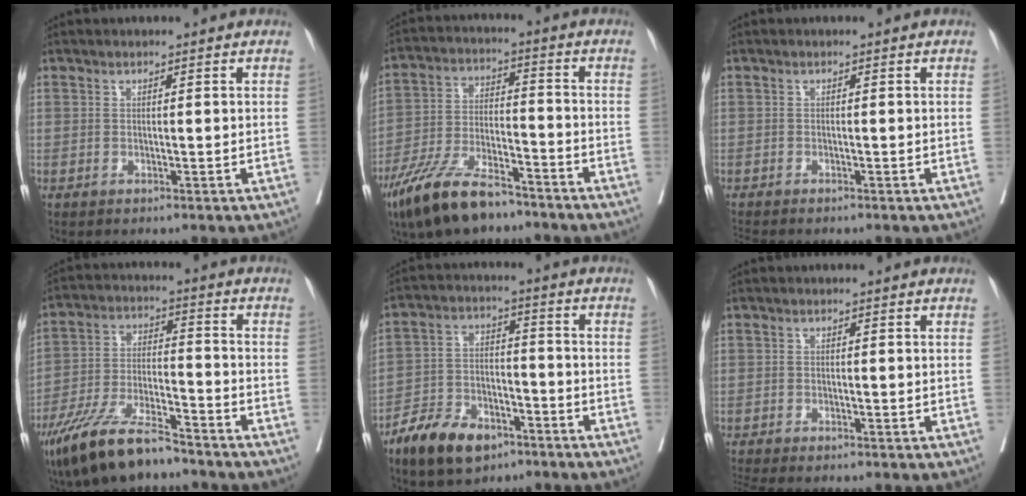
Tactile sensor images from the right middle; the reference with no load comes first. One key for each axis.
{"total": 12.6, "fx": -9.4, "fy": 3.6, "fz": 7.4, "tx": -0.146, "ty": -0.016, "tz": -0.176}
{"total": 3.3, "fx": -3.0, "fy": 0.5, "fz": 1.3, "tx": -0.018, "ty": -0.008, "tz": -0.048}
{"total": 13.0, "fx": -10.0, "fy": 2.8, "fz": 7.9, "tx": -0.149, "ty": -0.018, "tz": -0.184}
{"total": 10.5, "fx": -7.1, "fy": 5.2, "fz": 5.7, "tx": -0.108, "ty": -0.002, "tz": -0.127}
{"total": 5.1, "fx": -4.5, "fy": 0.7, "fz": 2.3, "tx": -0.031, "ty": -0.010, "tz": -0.074}